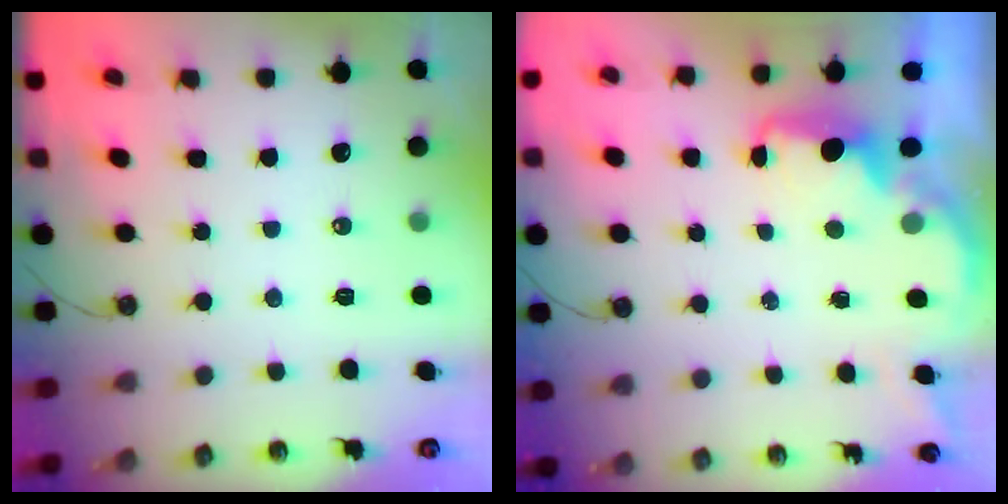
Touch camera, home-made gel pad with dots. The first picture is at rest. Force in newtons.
{"total": 2.3, "press": 2.2, "slide": 0.8}